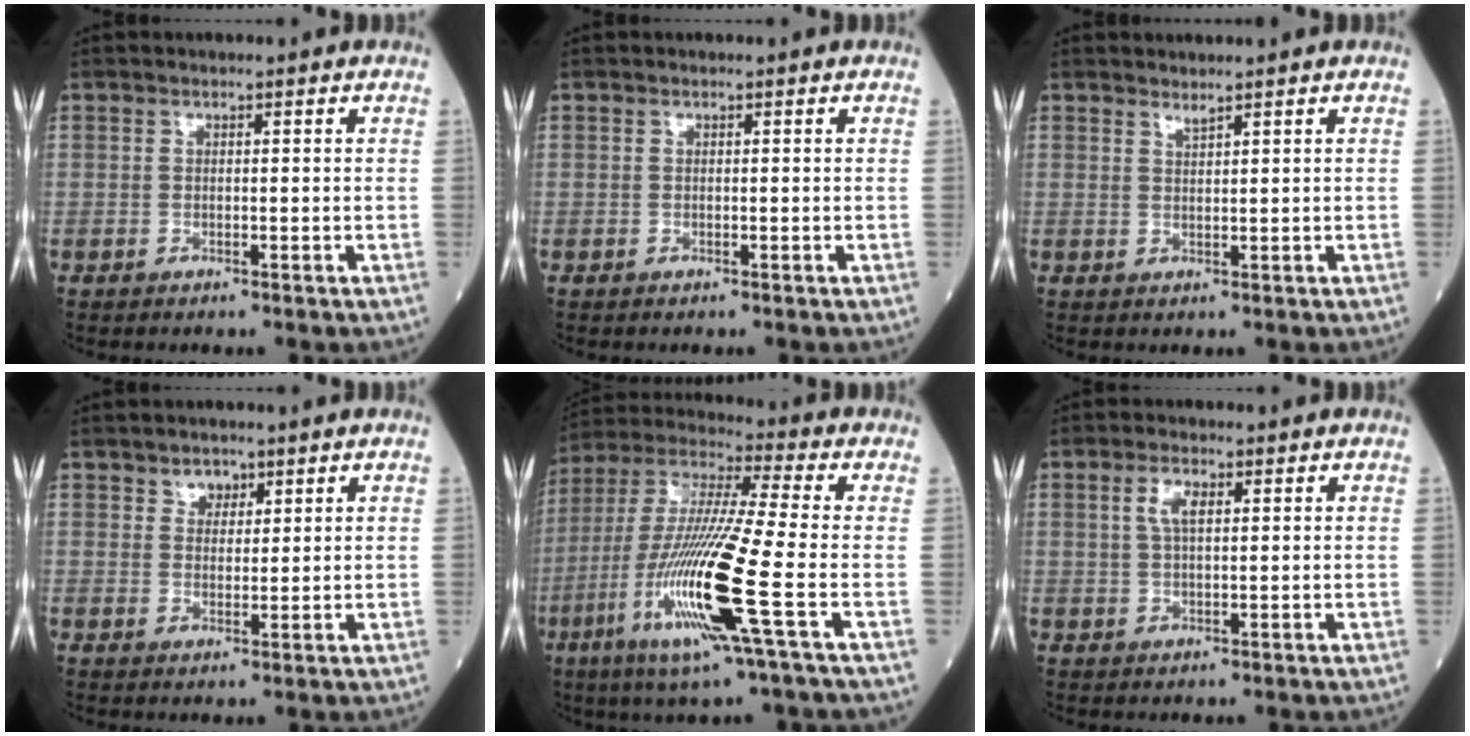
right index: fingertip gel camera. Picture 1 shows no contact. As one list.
[{"total": 0.0}, {"total": 1.0, "force": [1.0, -0.2, 0.2], "torque": [-0.012, -0.007, 0.022]}, {"total": 2.5, "force": [1.7, 1.7, 0.8], "torque": [-0.011, 0.001, 0.030]}, {"total": 17.9, "force": [-5.6, -0.3, 17.0], "torque": [-0.363, -0.022, -0.112]}, {"total": 3.2, "force": [1.2, 1.1, 2.8], "torque": [-0.061, 0.007, 0.026]}]